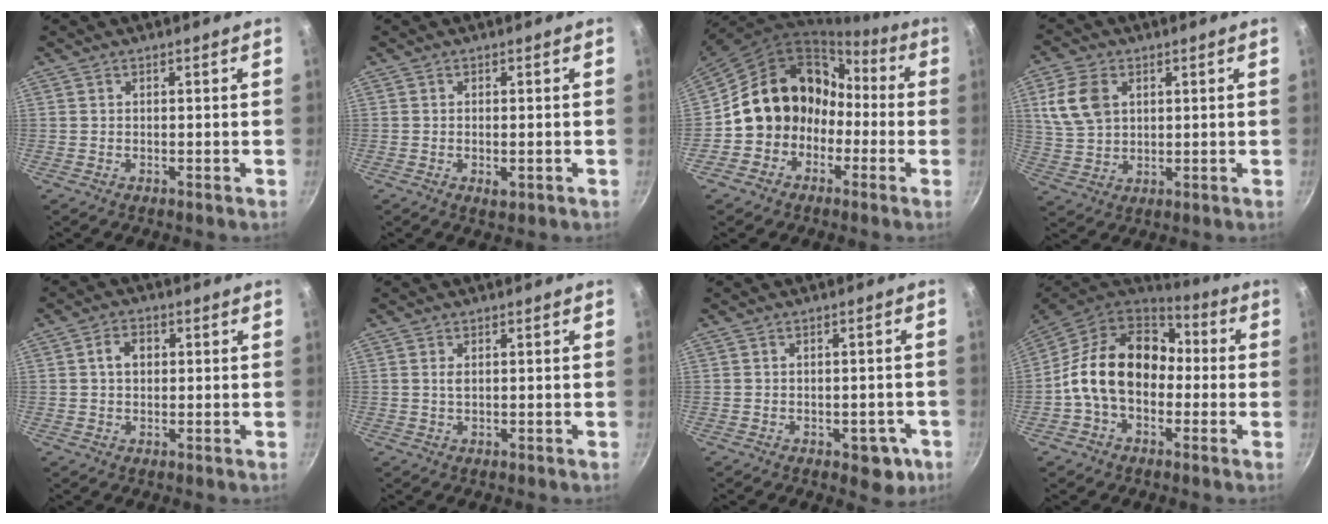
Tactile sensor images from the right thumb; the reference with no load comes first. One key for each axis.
{"total": 2.0, "fx": -0.6, "fy": 1.0, "fz": 1.7, "tx": -0.029, "ty": -0.004, "tz": -0.005}
{"total": 14.9, "fx": -2.4, "fy": 13.1, "fz": 6.6, "tx": -0.061, "ty": 0.074, "tz": -0.038}
{"total": 9.3, "fx": 2.9, "fy": 6.5, "fz": 6.0, "tx": -0.106, "ty": -0.006, "tz": 0.062}
{"total": 3.8, "fx": 0.6, "fy": 2.9, "fz": 2.5, "tx": -0.025, "ty": 0.008, "tz": 0.006}
{"total": 1.1, "fx": 0.3, "fy": 0.5, "fz": 1.0, "tx": -0.018, "ty": -0.001, "tz": 0.004}
{"total": 5.5, "fx": -2.2, "fy": 3.3, "fz": 3.8, "tx": -0.018, "ty": 0.016, "tz": -0.014}
{"total": 17.5, "fx": -0.8, "fy": 12.8, "fz": 11.9, "tx": -0.172, "ty": 0.046, "tz": -0.031}